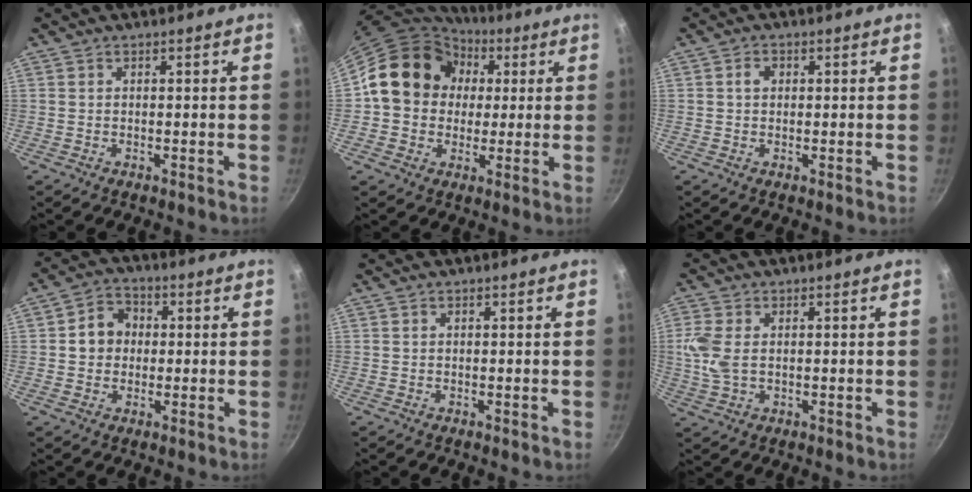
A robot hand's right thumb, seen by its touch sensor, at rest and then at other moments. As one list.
[{"total": 16.4, "force": [2.8, 14.1, 8.0], "torque": [-0.101, 0.025, 0.032]}, {"total": 1.9, "force": [0.4, 1.5, 1.1], "torque": [-0.011, 0.005, 0.005]}, {"total": 6.8, "force": [0.5, 5.9, 3.2], "torque": [-0.017, 0.013, -0.003]}, {"total": 0.0}, {"total": 6.1, "force": [0.4, 3.7, 4.8], "torque": [-0.109, 0.001, 0.008]}]